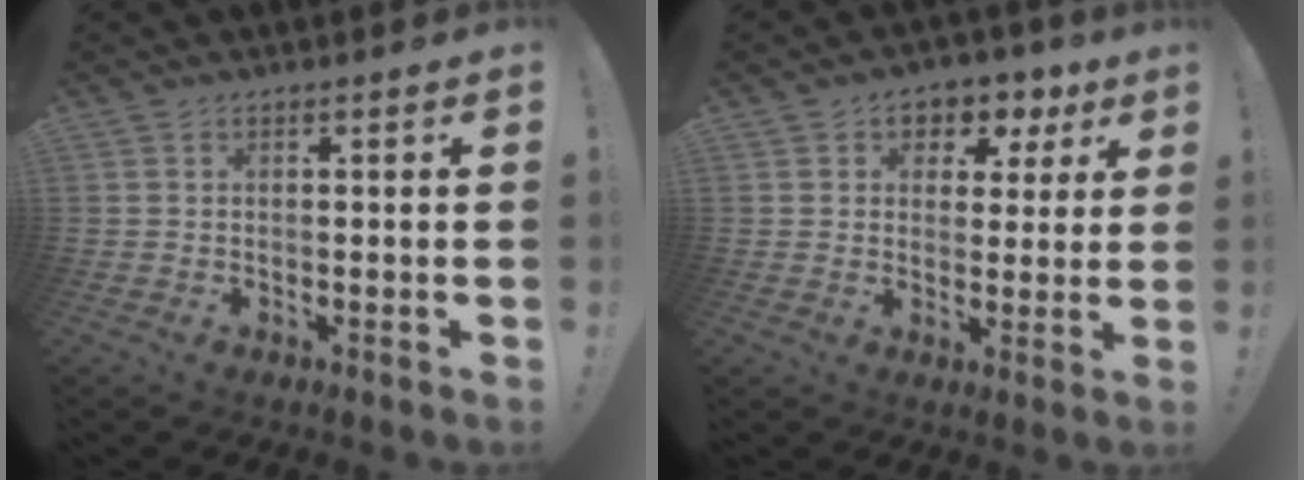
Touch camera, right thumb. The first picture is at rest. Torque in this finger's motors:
{"motor_torque": [0.33, 1.54, 0.24, -0.15, 0.00]}